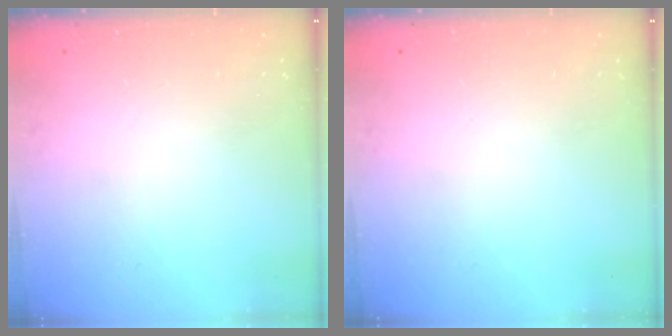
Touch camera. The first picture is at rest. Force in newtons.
{"total": 0.0}